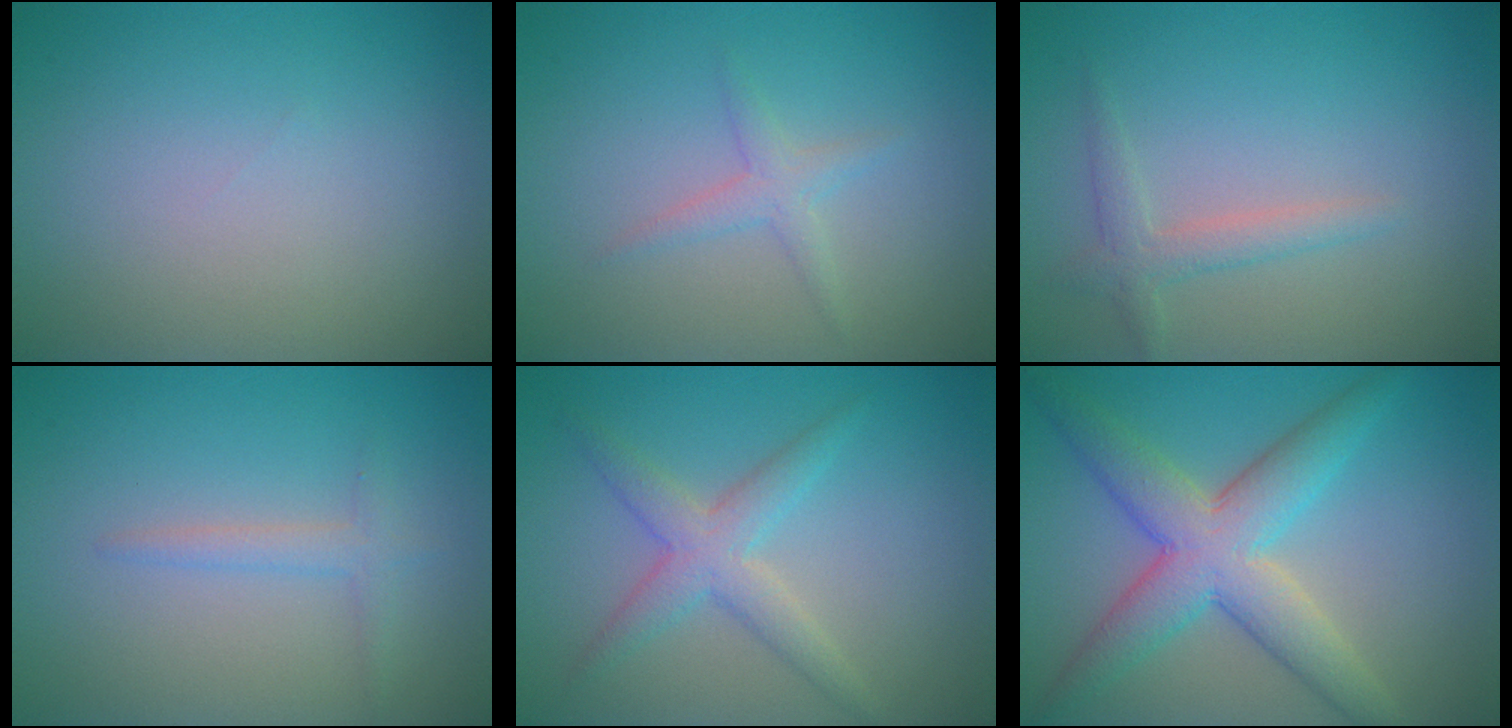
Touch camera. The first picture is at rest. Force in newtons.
{"total": 1.6, "press": 1.6, "slide": 0.1}
{"total": 2.0, "press": 2.0, "slide": 0.2}
{"total": 1.5, "press": 1.5, "slide": 0.1}
{"total": 3.2, "press": 3.2, "slide": 0.1}
{"total": 6.7, "press": 6.7, "slide": 0.3}